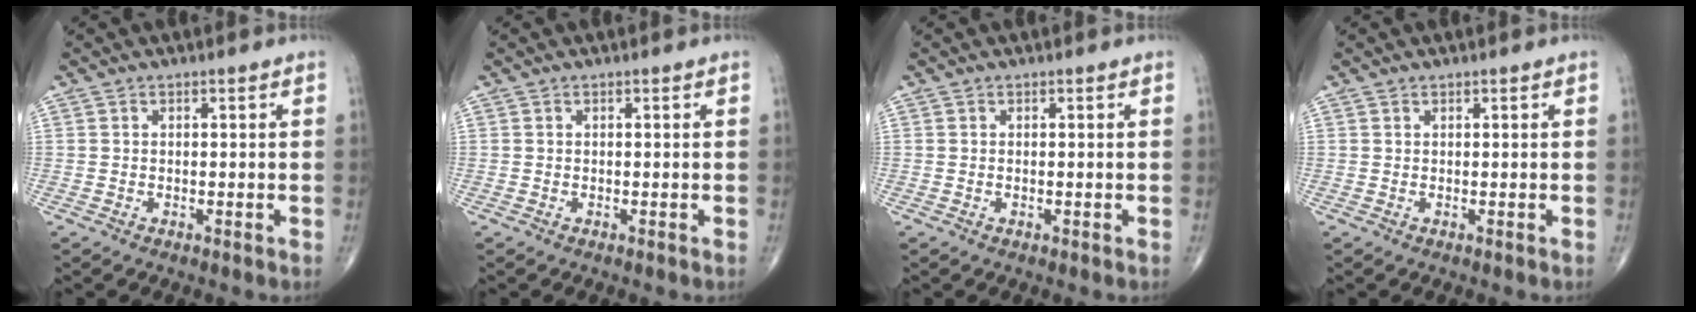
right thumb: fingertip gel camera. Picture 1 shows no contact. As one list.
[{"total": 0.0}, {"total": 0.0}, {"total": 0.0}]